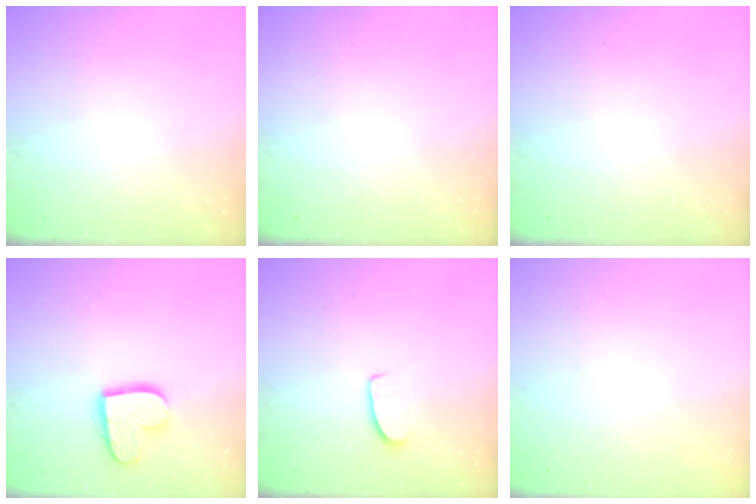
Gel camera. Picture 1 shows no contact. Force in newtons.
{"total": 0.0}
{"total": 0.0}
{"total": 13.5, "press": 13.5, "slide": 0.9}
{"total": 6.6, "press": 6.5, "slide": 0.4}
{"total": 0.0}